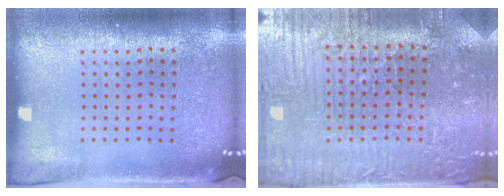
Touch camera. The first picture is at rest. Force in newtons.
{"total": 3.7, "press": 3.7, "slide": 0.5}